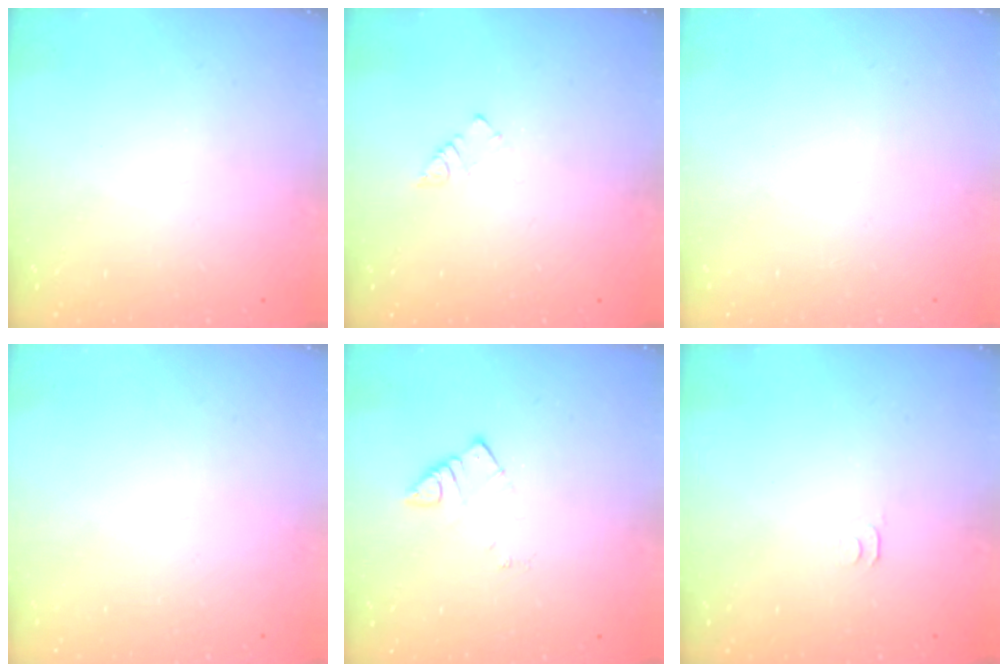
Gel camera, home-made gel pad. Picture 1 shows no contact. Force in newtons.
{"total": 2.3, "press": 2.3, "slide": 0.4}
{"total": 1.8, "press": 1.7, "slide": 0.1}
{"total": 1.5, "press": 1.5, "slide": 0.1}
{"total": 2.6, "press": 2.6, "slide": 0.1}
{"total": 2.8, "press": 2.7, "slide": 0.5}